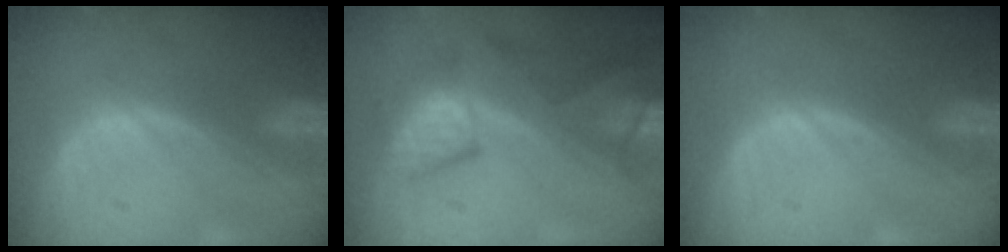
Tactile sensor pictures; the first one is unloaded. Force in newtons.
{"total": 9.5, "press": 8.4, "slide": 4.5}
{"total": 0.0}